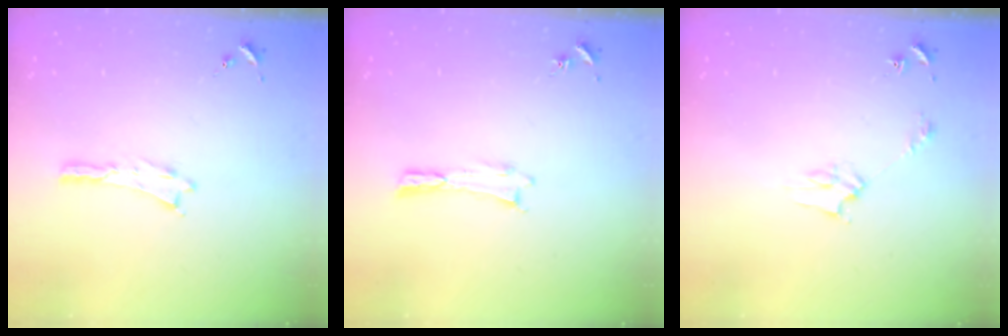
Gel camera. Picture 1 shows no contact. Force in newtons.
{"total": 0.0}
{"total": 2.8, "press": 2.8, "slide": 0.2}